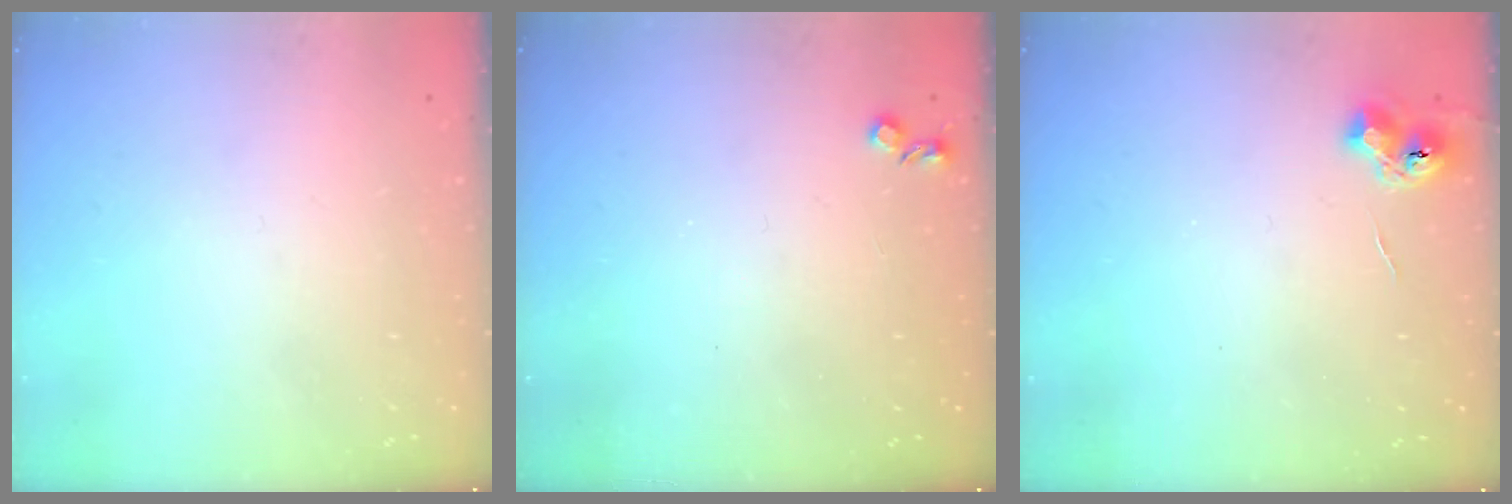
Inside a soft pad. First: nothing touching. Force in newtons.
{"total": 3.7, "press": 3.6, "slide": 0.6}
{"total": 5.8, "press": 5.7, "slide": 0.6}